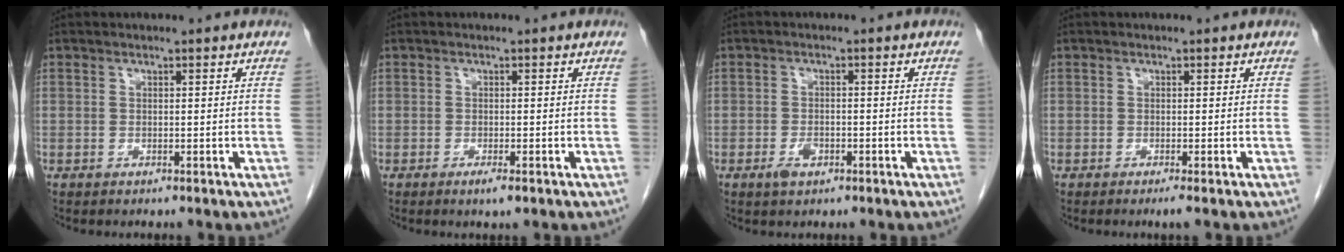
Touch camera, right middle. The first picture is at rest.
{"total": 1.6, "force": [-0.9, 0.3, 1.3], "torque": [-0.021, -0.003, -0.013]}
{"total": 2.5, "force": [-1.3, 1.3, 1.7], "torque": [-0.034, 0.002, -0.019]}
{"total": 1.0, "force": [-0.6, -0.2, 0.7], "torque": [-0.012, -0.002, -0.010]}